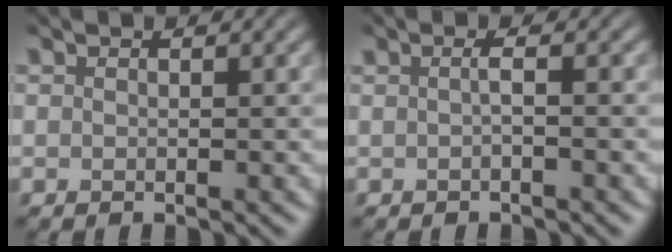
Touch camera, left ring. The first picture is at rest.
{"total": 1.1, "force": [-0.1, 0.3, 1.1], "torque": [-0.015, 0.000, -0.005]}